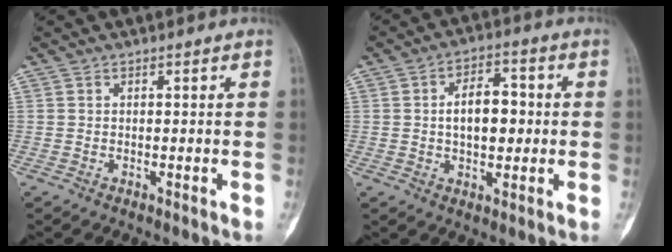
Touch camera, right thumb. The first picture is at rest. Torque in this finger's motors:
{"motor_torque": [0.63, 0.40, 0.07, -0.04, 0.23]}